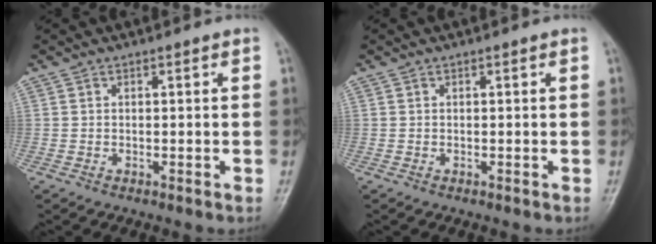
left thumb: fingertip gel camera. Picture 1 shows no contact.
{"total": 0.0}